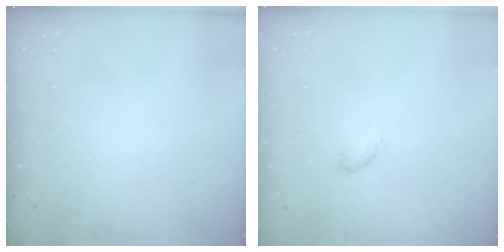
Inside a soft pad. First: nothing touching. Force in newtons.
{"total": 3.9, "press": 3.9, "slide": 0.7}